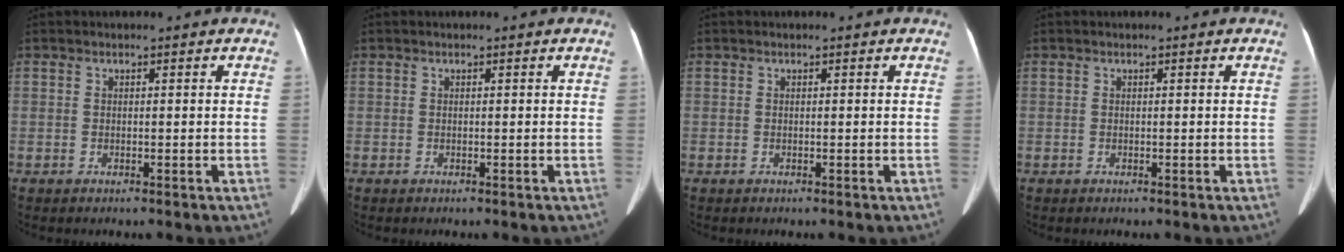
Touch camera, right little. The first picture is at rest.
{"total": 0.0}
{"total": 0.0}
{"total": 0.0}